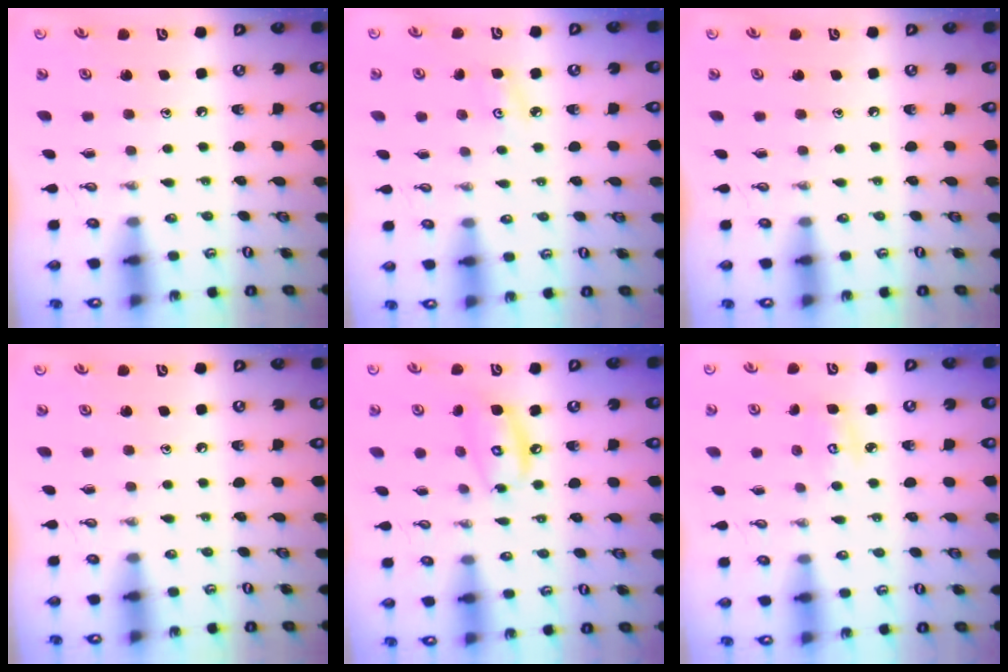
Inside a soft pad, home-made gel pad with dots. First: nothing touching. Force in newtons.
{"total": 3.9, "press": 3.8, "slide": 0.6}
{"total": 0.0}
{"total": 0.0}
{"total": 10.5, "press": 10.5, "slide": 1.1}
{"total": 4.9, "press": 4.9, "slide": 0.4}